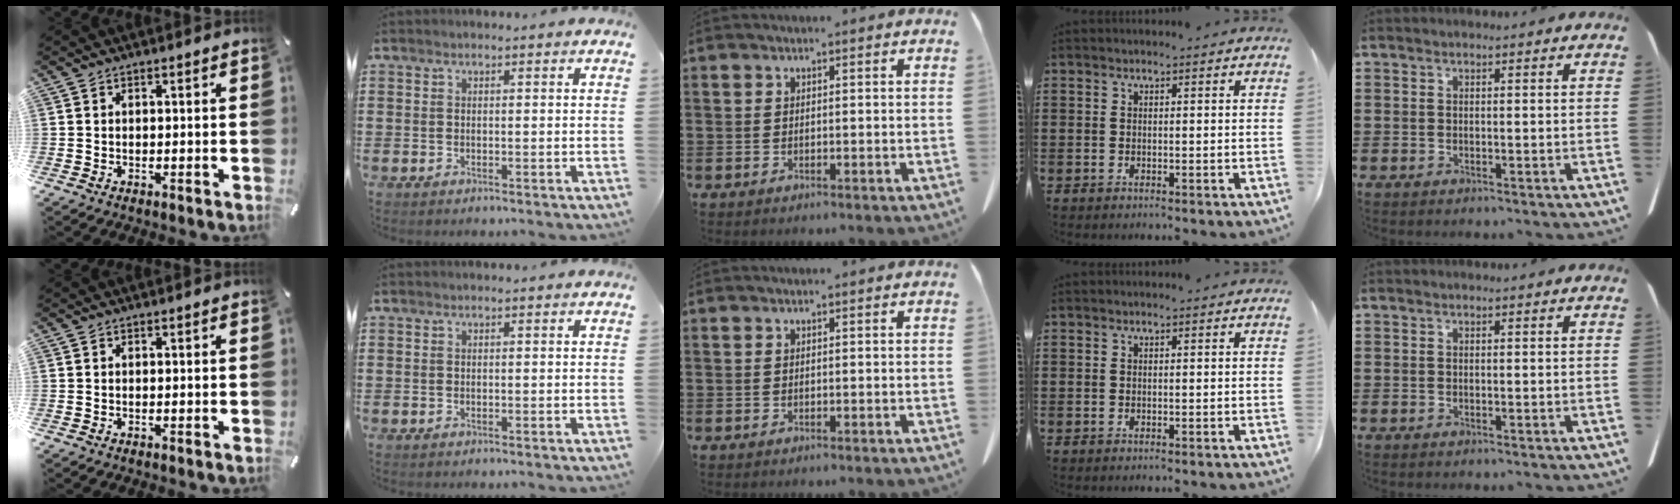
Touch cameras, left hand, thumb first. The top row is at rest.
{}